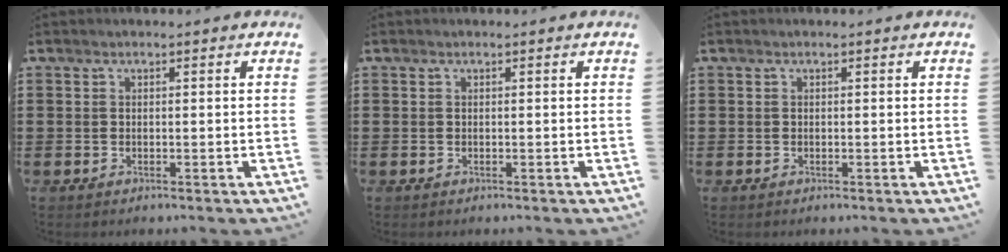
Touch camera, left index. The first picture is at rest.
{"total": 0.0}
{"total": 0.0}